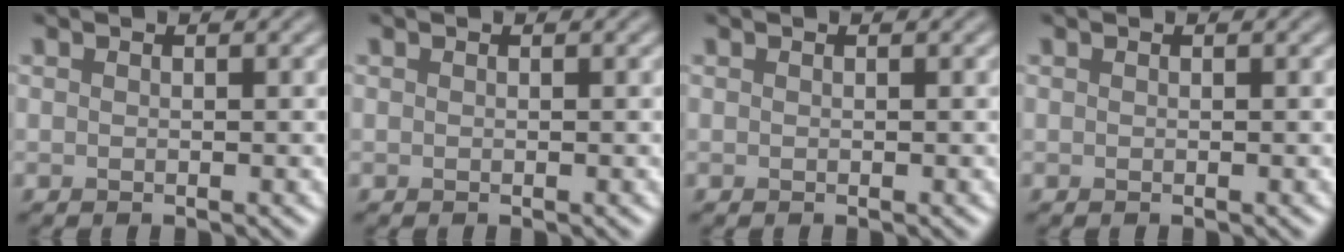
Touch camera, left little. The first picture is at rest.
{"total": 0.0}
{"total": 0.0}
{"total": 0.0}